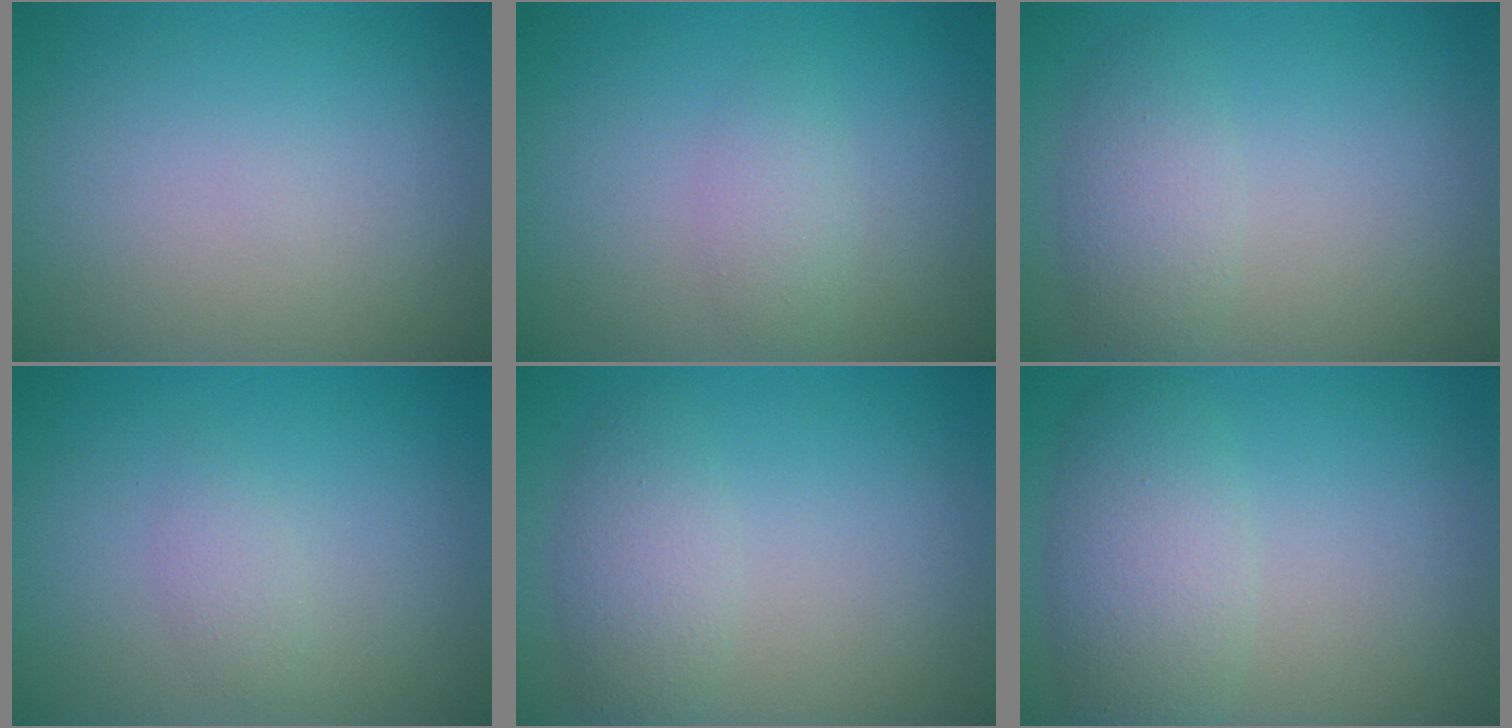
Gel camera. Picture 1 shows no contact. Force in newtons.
{"total": 1.7, "press": 1.7, "slide": 0.1}
{"total": 2.7, "press": 2.7, "slide": 0.2}
{"total": 1.1, "press": 1.1, "slide": 0.1}
{"total": 2.7, "press": 2.7, "slide": 0.2}
{"total": 4.6, "press": 4.6, "slide": 0.3}